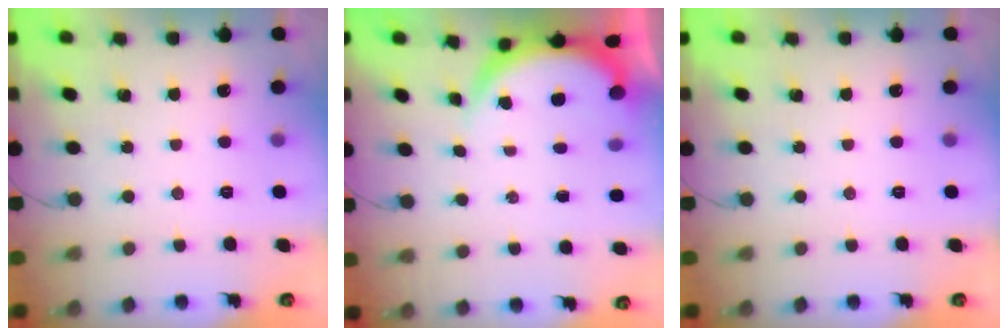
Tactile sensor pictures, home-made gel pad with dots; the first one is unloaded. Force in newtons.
{"total": 4.4, "press": 4.3, "slide": 1.1}
{"total": 0.0}